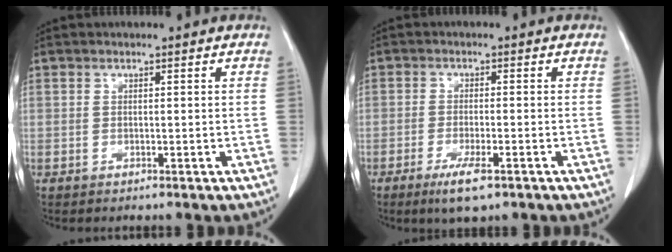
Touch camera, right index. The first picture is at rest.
{"total": 5.0, "force": [-3.0, 0.8, 4.0], "torque": [-0.077, -0.010, -0.048]}